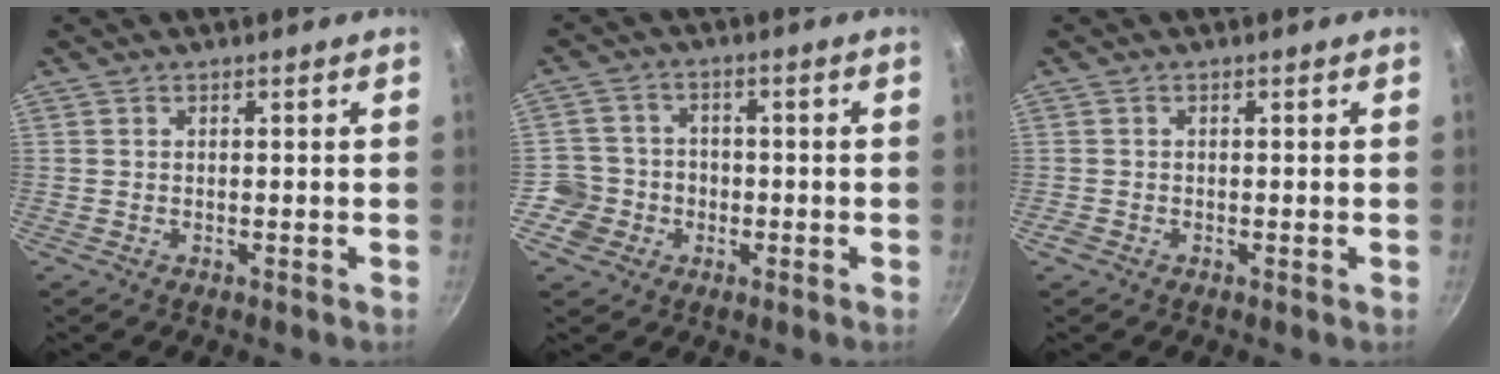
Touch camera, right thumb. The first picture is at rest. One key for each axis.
{"total": 6.4, "fx": -2.1, "fy": 6.0, "fz": 0.5, "tx": 0.030, "ty": 0.020, "tz": -0.041}
{"total": 1.2, "fx": -0.6, "fy": 0.7, "fz": 0.8, "tx": -0.011, "ty": -0.002, "tz": -0.013}